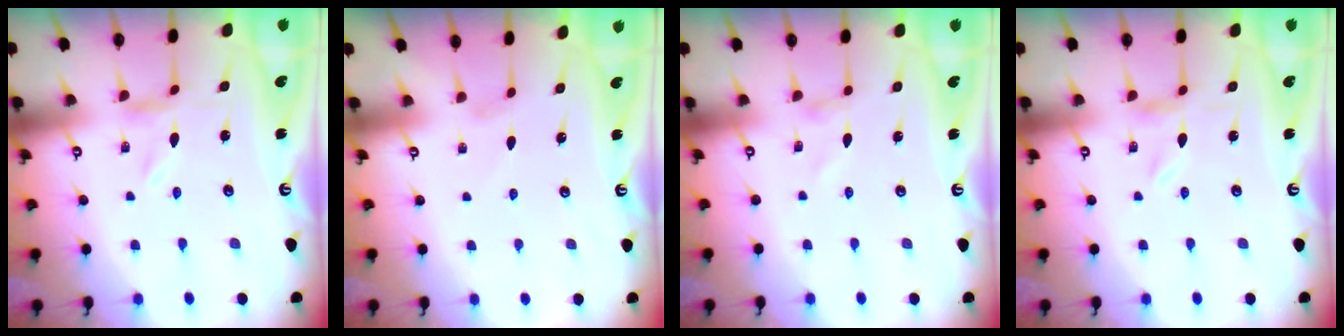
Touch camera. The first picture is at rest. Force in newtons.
{"total": 0.0}
{"total": 0.0}
{"total": 0.0}